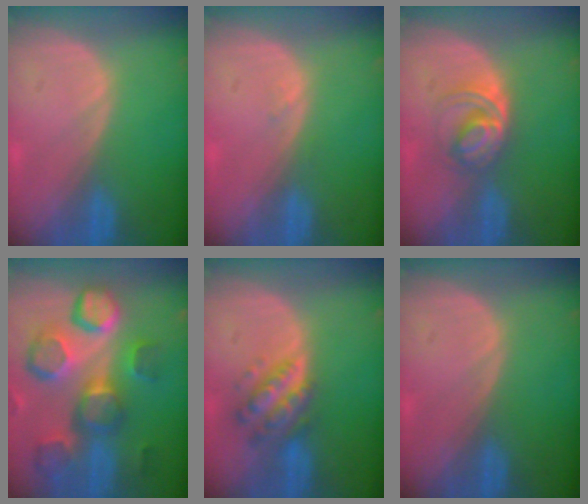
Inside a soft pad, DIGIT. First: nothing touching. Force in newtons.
{"total": 0.7, "press": 0.6, "slide": 0.3}
{"total": 5.1, "press": 5.0, "slide": 1.3}
{"total": 12.8, "press": 11.2, "slide": 6.2}
{"total": 6.1, "press": 6.1, "slide": 0.4}
{"total": 0.0}